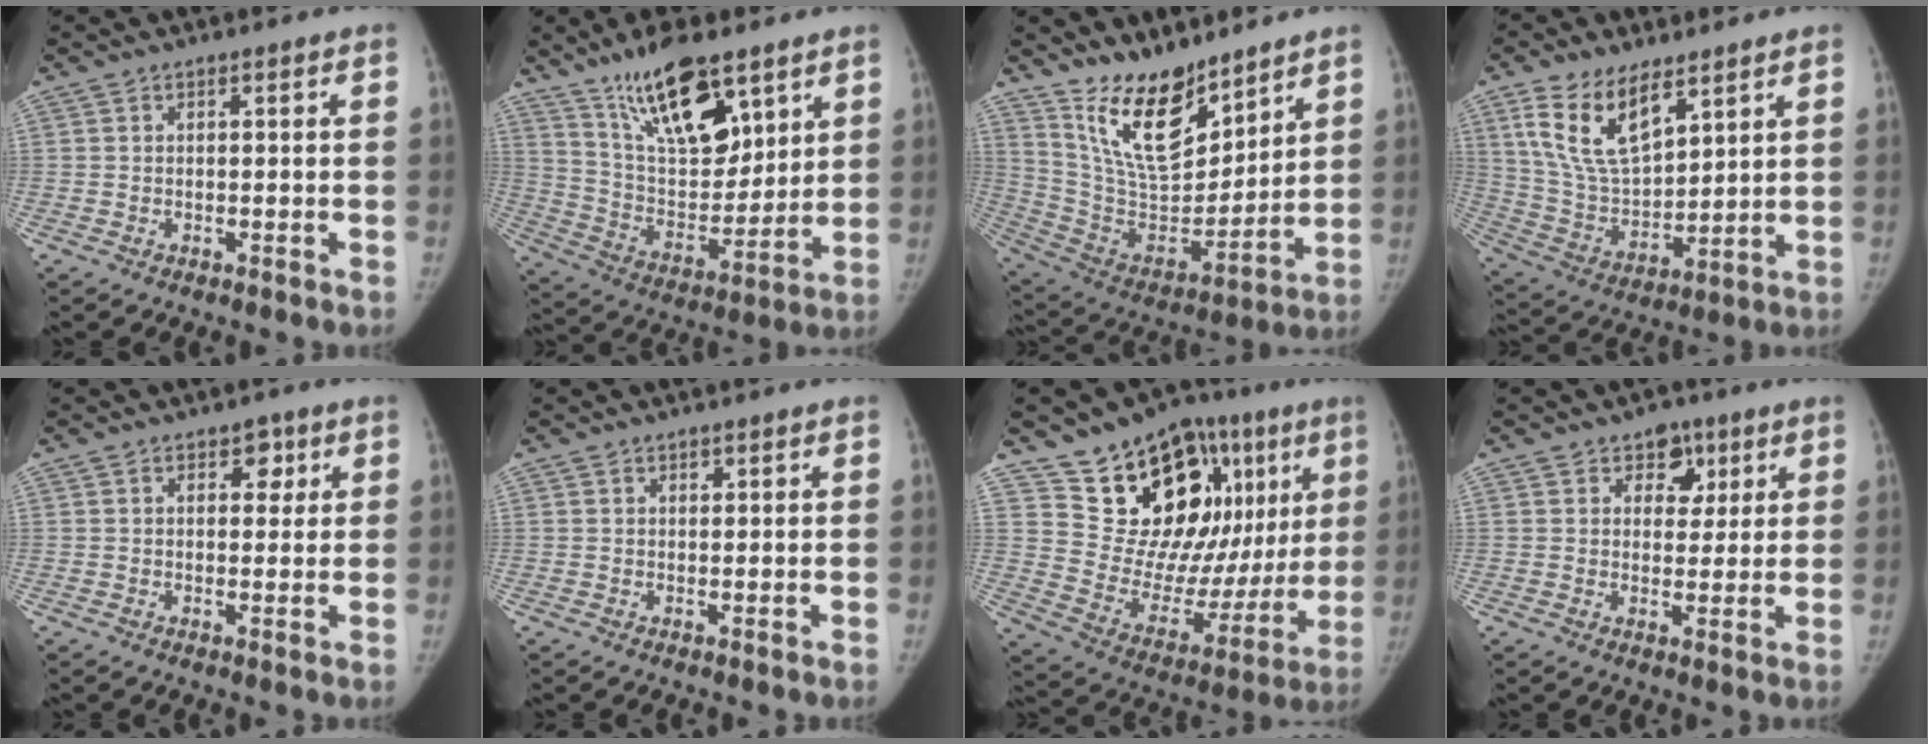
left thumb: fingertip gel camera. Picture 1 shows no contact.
{"total": 18.8, "force": [12.2, 7.8, 12.0], "torque": [-0.161, -0.069, 0.226]}
{"total": 17.0, "force": [12.6, 6.9, 9.1], "torque": [-0.114, -0.089, 0.246]}
{"total": 15.4, "force": [8.6, 7.5, 10.4], "torque": [-0.168, -0.036, 0.179]}
{"total": 3.6, "force": [1.6, 2.5, 2.1], "torque": [-0.001, -0.005, 0.019]}
{"total": 1.1, "force": [0.7, 0.7, 0.5], "torque": [-0.002, -0.004, 0.011]}
{"total": 26.9, "force": [12.2, 15.8, 17.9], "torque": [-0.195, -0.013, 0.208]}
{"total": 5.8, "force": [3.0, 4.3, 2.5], "torque": [0.002, -0.010, 0.039]}